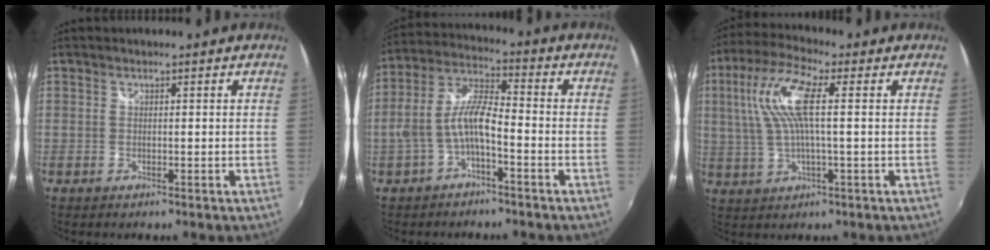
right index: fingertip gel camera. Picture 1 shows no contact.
{"total": 8.2, "force": [-3.2, 2.3, 7.2], "torque": [-0.162, 0.014, -0.057]}
{"total": 11.3, "force": [2.1, 2.6, 10.8], "torque": [-0.212, 0.013, 0.041]}